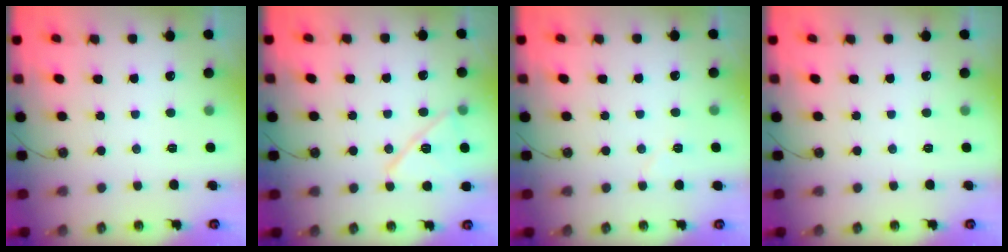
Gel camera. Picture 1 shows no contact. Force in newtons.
{"total": 12.5, "press": 12.4, "slide": 1.6}
{"total": 4.2, "press": 4.0, "slide": 1.4}
{"total": 0.0}